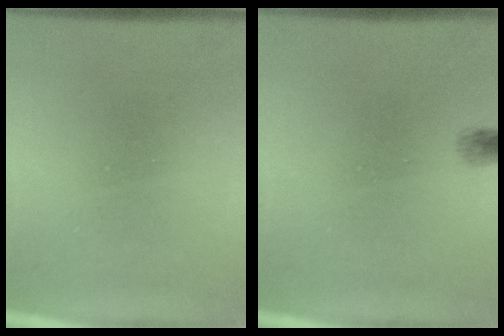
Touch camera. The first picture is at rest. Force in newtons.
{"total": 0.6}